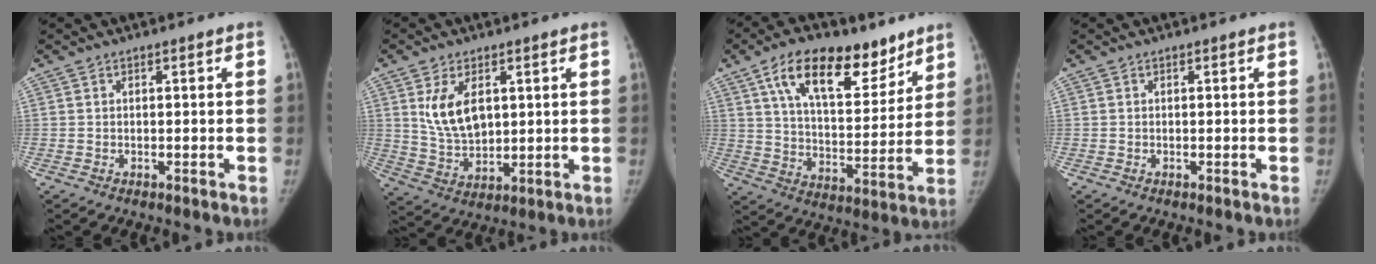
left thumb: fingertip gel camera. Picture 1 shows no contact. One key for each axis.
{"total": 9.3, "fx": 3.0, "fy": 5.5, "fz": 6.9, "tx": -0.107, "ty": -0.018, "tz": 0.070}
{"total": 19.3, "fx": 11.7, "fy": 9.4, "fz": 12.1, "tx": -0.152, "ty": -0.047, "tz": 0.197}
{"total": 0.0}